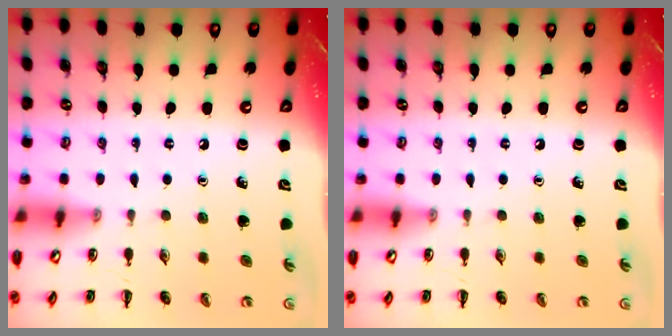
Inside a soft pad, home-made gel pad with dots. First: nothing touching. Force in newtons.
{"total": 0.0}